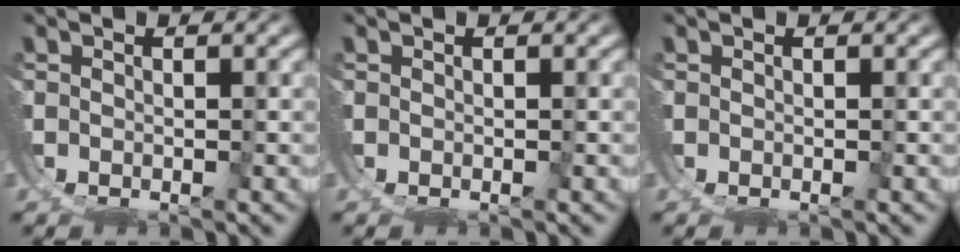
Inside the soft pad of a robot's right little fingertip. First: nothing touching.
{"total": 0.0}
{"total": 0.0}